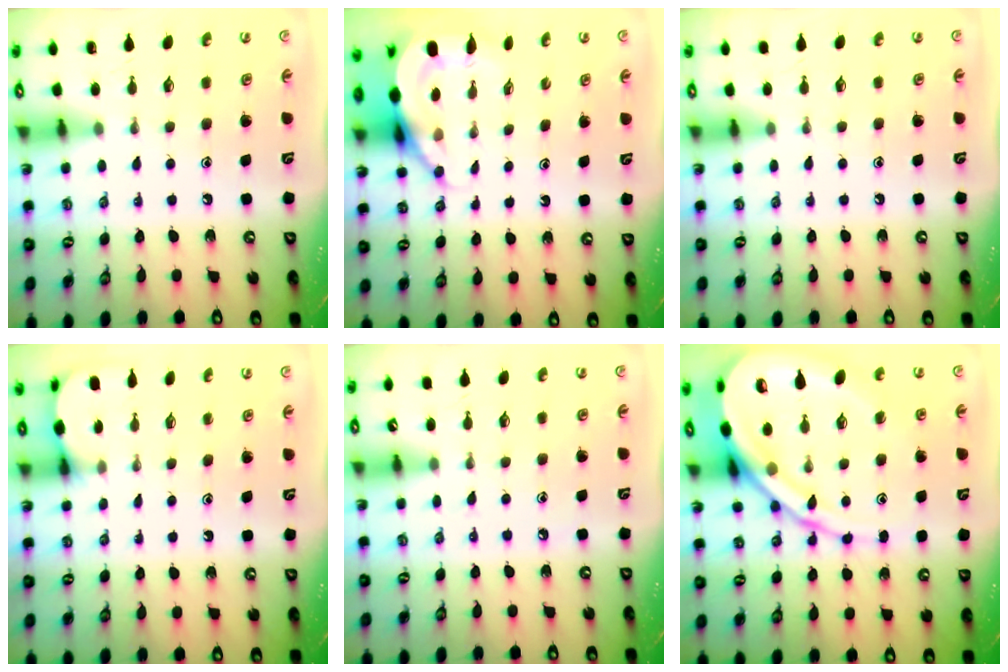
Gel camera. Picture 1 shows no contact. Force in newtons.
{"total": 7.1, "press": 7.1, "slide": 0.7}
{"total": 1.9, "press": 1.9, "slide": 0.1}
{"total": 2.9, "press": 2.9, "slide": 0.3}
{"total": 2.8, "press": 2.8, "slide": 0.4}
{"total": 17.4, "press": 17.4, "slide": 1.6}